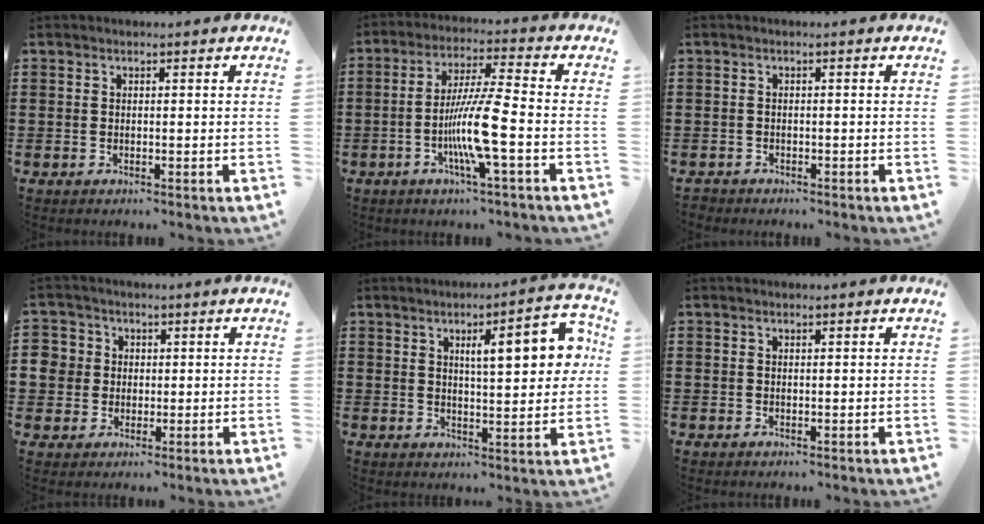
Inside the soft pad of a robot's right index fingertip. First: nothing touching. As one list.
[{"total": 9.5, "force": [-3.0, 0.1, 9.0], "torque": [-0.185, -0.014, -0.065]}, {"total": 0.9, "force": [-0.9, 0.3, -0.1], "torque": [-0.001, 0.003, -0.020]}, {"total": 4.5, "force": [0.6, 4.4, 0.8], "torque": [-0.041, 0.013, 0.008]}, {"total": 9.2, "force": [3.0, 2.5, 8.4], "torque": [-0.123, -0.004, 0.040]}, {"total": 0.0}]